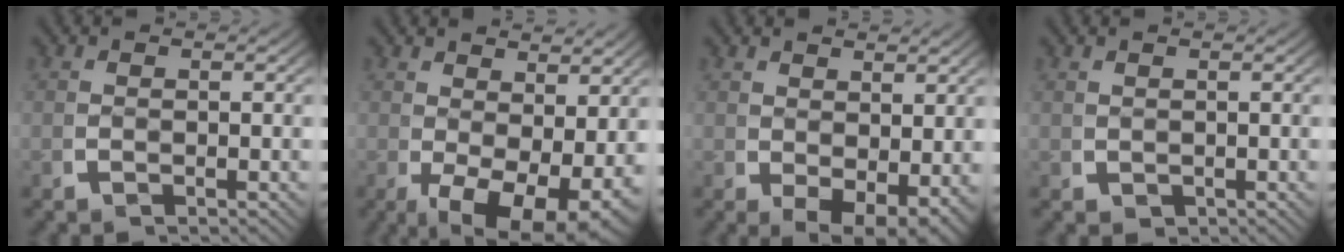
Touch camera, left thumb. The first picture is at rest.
{"total": 8.3, "force": [-1.7, 5.6, 5.9], "torque": [-0.105, -0.060, 0.005]}
{"total": 4.3, "force": [-0.6, 3.0, 3.0], "torque": [-0.056, -0.043, 0.018]}
{"total": 0.6, "force": [0.0, 0.6, -0.1], "torque": [-0.001, -0.005, 0.007]}